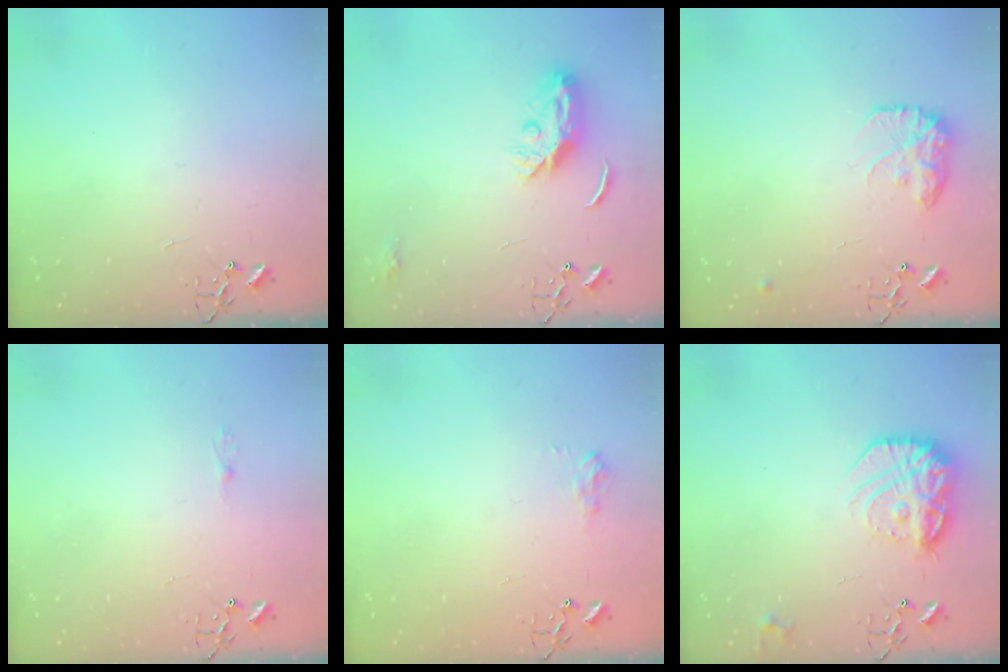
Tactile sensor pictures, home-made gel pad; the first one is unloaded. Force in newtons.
{"total": 7.7, "press": 7.7, "slide": 0.2}
{"total": 13.1, "press": 13.0, "slide": 0.7}
{"total": 2.5, "press": 2.5, "slide": 0.3}
{"total": 7.8, "press": 7.8, "slide": 0.7}
{"total": 17.3, "press": 17.3, "slide": 1.3}